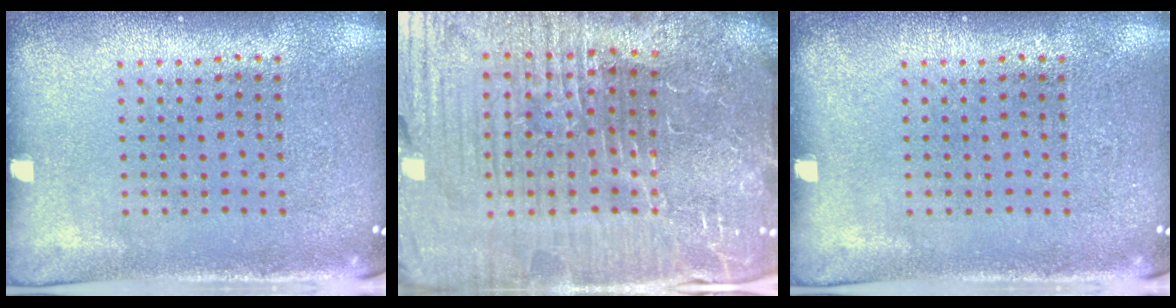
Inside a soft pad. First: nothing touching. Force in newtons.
{"total": 6.4, "press": 5.9, "slide": 2.5}
{"total": 0.0}